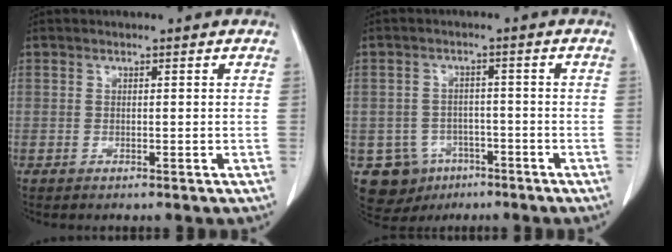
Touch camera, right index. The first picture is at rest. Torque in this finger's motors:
{"motor_torque": [-0.16, 0.07, -0.46, -0.18]}